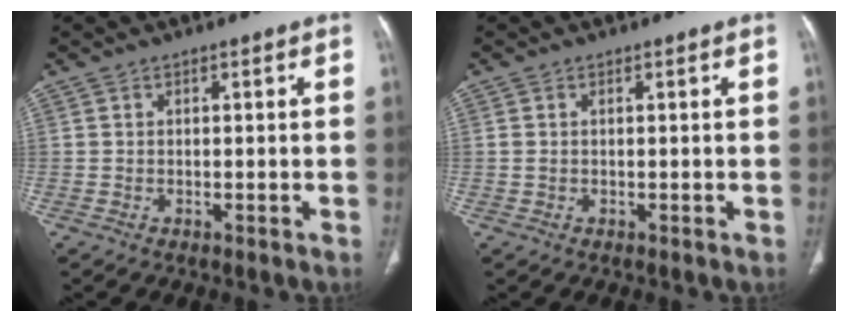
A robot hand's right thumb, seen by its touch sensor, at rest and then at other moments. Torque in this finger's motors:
{"motor_torque": [0.39, -0.07, -0.57, 0.24, -0.02]}